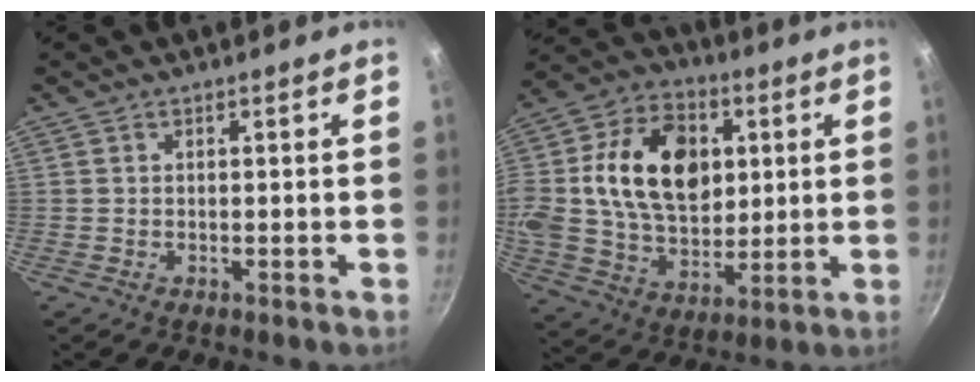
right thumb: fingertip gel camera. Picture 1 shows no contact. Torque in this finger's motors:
{"motor_torque": [2.36, 2.64, 1.95, 0.13, 0.25]}